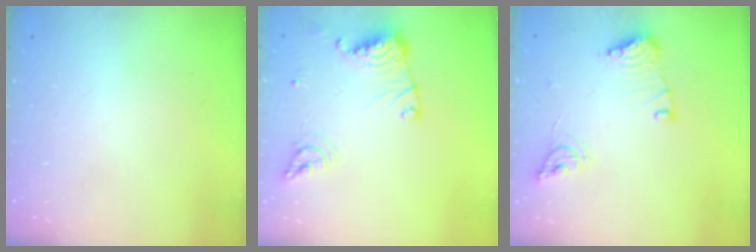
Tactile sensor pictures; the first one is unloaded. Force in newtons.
{"total": 13.6, "press": 13.5, "slide": 1.5}
{"total": 11.5, "press": 11.4, "slide": 1.0}